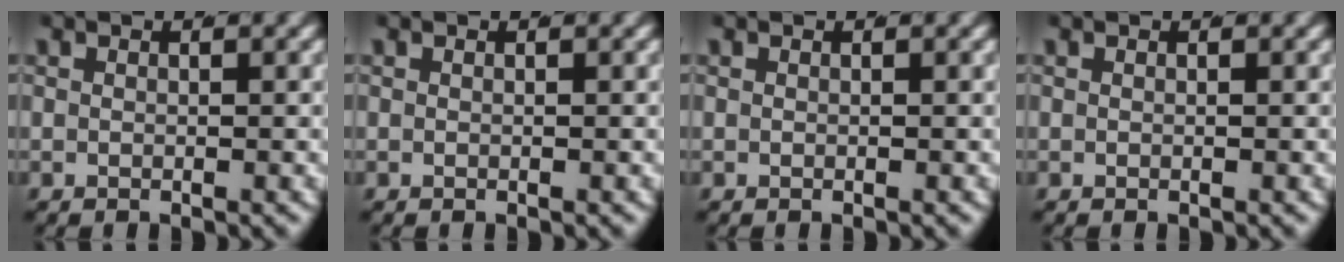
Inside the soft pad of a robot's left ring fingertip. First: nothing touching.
{"total": 0.0}
{"total": 0.0}
{"total": 0.0}